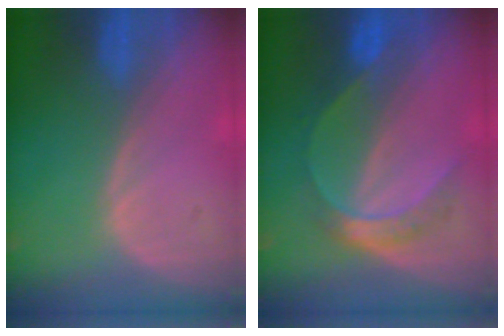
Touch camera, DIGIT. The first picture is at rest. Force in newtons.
{"total": 5.6, "press": 5.6, "slide": 0.2}